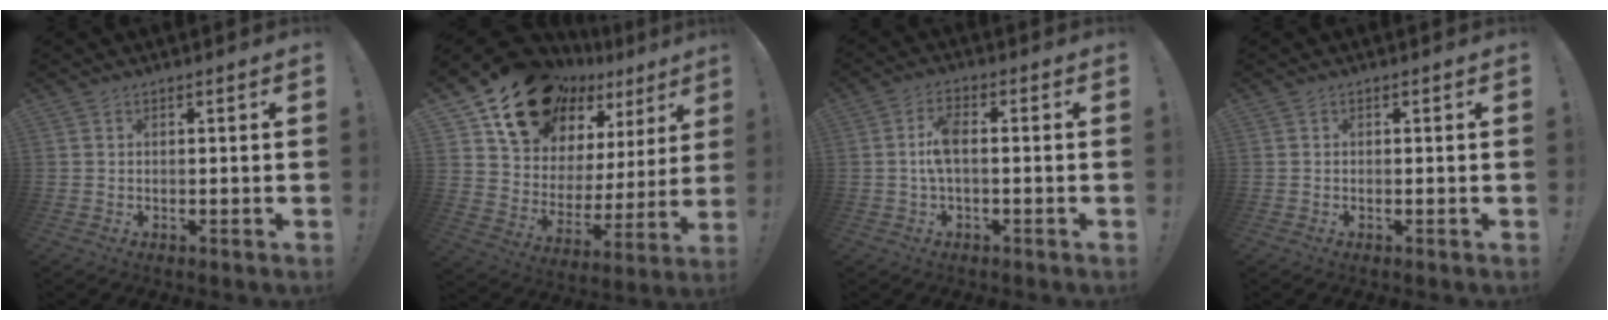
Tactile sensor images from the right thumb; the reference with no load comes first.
{"total": 19.5, "force": [15.6, 9.3, 7.0], "torque": [-0.123, -0.109, 0.295]}
{"total": 6.2, "force": [-0.2, 2.2, 5.8], "torque": [-0.125, -0.005, -0.006]}
{"total": 0.0}